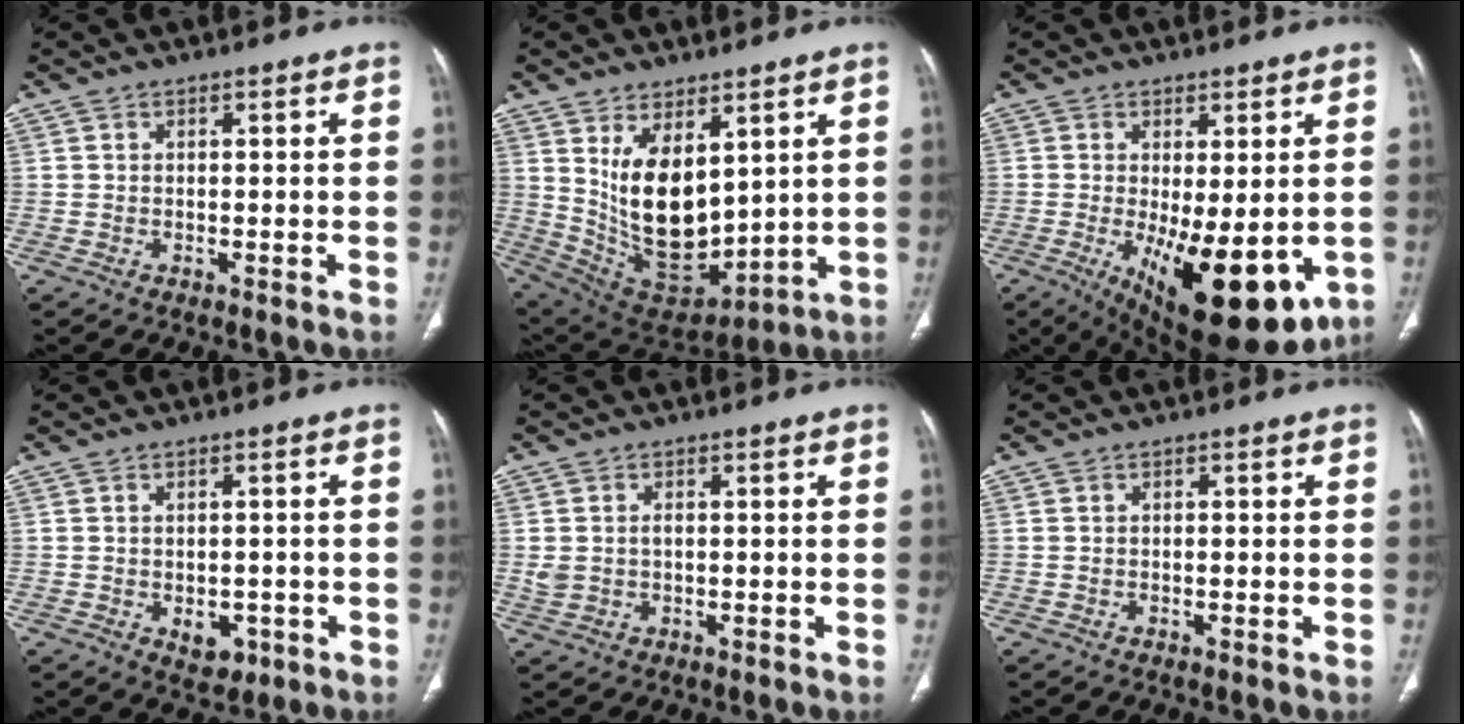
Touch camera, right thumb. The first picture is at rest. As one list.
[{"total": 16.6, "force": [4.4, 9.1, 13.1], "torque": [-0.199, -0.036, 0.115]}, {"total": 16.8, "force": [-4.5, 6.5, 14.9], "torque": [-0.197, -0.028, -0.043]}, {"total": 4.3, "force": [-1.3, 3.0, 2.8], "torque": [-0.023, 0.005, -0.005]}, {"total": 3.0, "force": [0.1, 2.3, 2.0], "torque": [-0.041, 0.004, 0.006]}, {"total": 0.0}]